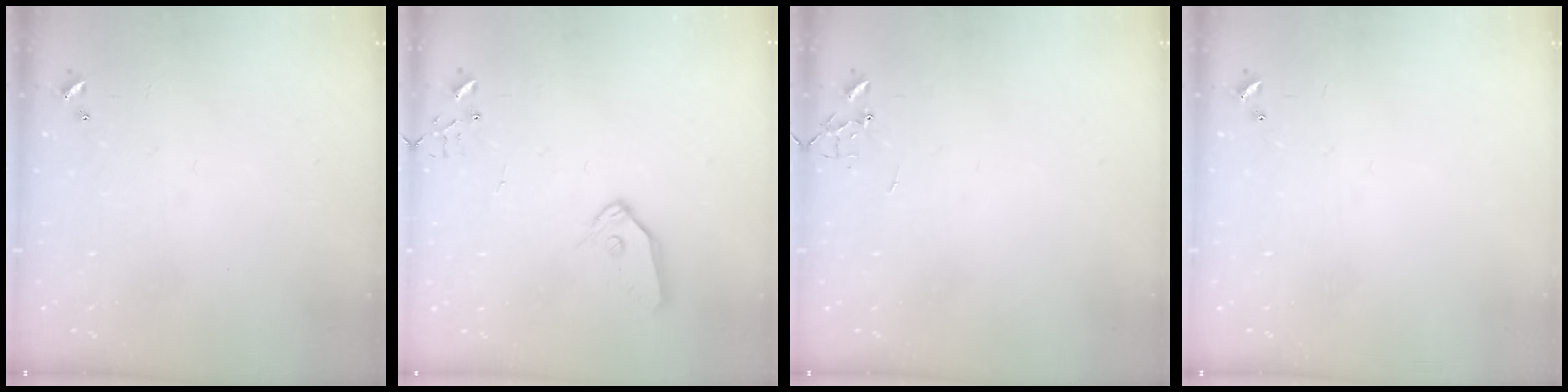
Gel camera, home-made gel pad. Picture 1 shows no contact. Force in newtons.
{"total": 8.9, "press": 8.8, "slide": 0.6}
{"total": 0.0}
{"total": 0.0}